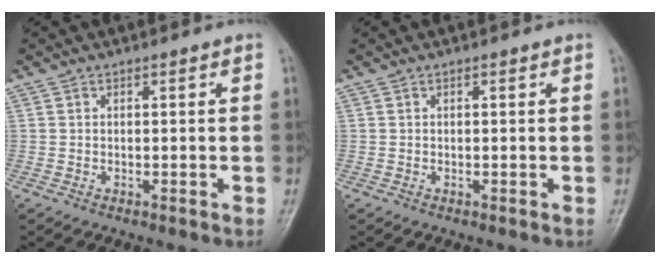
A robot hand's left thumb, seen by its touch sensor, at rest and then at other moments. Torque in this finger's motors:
{"motor_torque": [-0.14, 0.02, -0.01, 0.12, 0.00]}